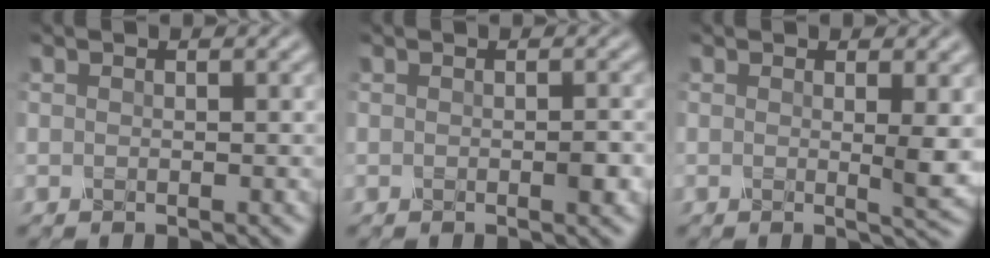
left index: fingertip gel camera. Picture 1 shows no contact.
{"total": 1.0, "force": [-0.5, 0.4, 0.8], "torque": [-0.013, -0.003, -0.006]}
{"total": 2.0, "force": [0.7, 0.2, 1.9], "torque": [-0.026, -0.010, 0.010]}